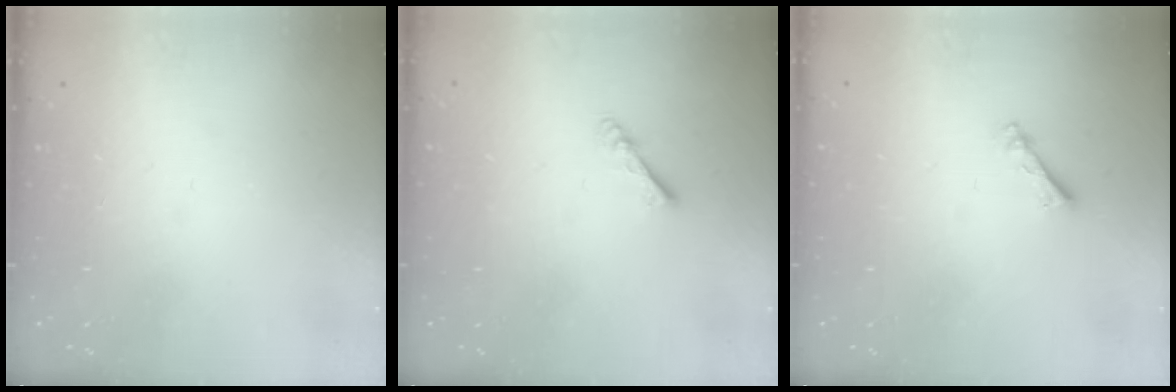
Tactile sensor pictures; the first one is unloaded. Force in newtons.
{"total": 2.9, "press": 2.8, "slide": 0.4}
{"total": 2.5, "press": 2.4, "slide": 0.5}